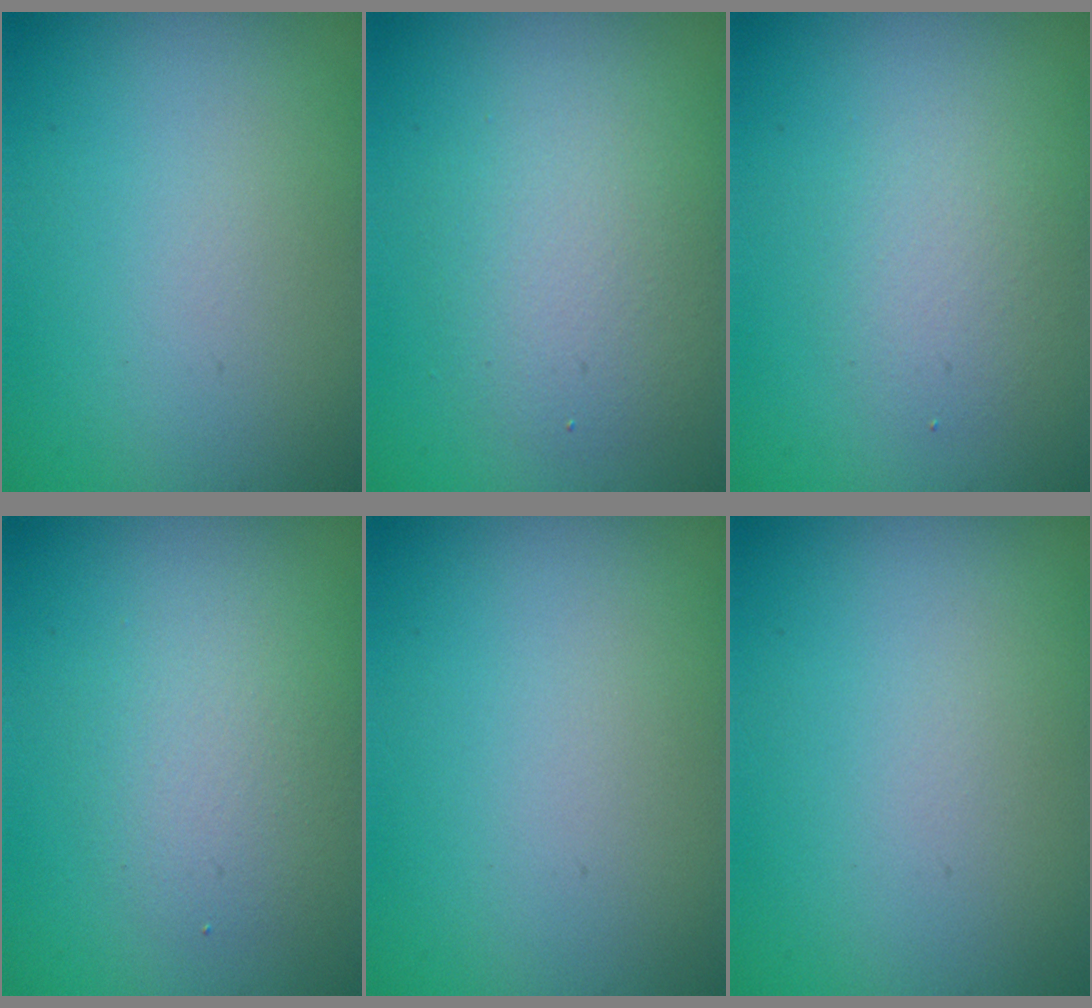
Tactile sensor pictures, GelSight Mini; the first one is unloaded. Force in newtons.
{"total": 3.7, "press": 3.7, "slide": 0.3}
{"total": 2.2, "press": 2.2, "slide": 0.3}
{"total": 2.9, "press": 2.9, "slide": 0.1}
{"total": 0.0}
{"total": 0.0}